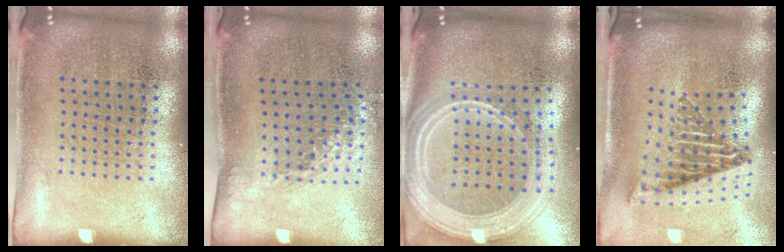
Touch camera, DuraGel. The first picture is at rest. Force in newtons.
{"total": 1.5, "press": 1.1, "slide": 1.0}
{"total": 3.0, "press": 2.4, "slide": 1.8}
{"total": 2.6, "press": 1.6, "slide": 2.1}